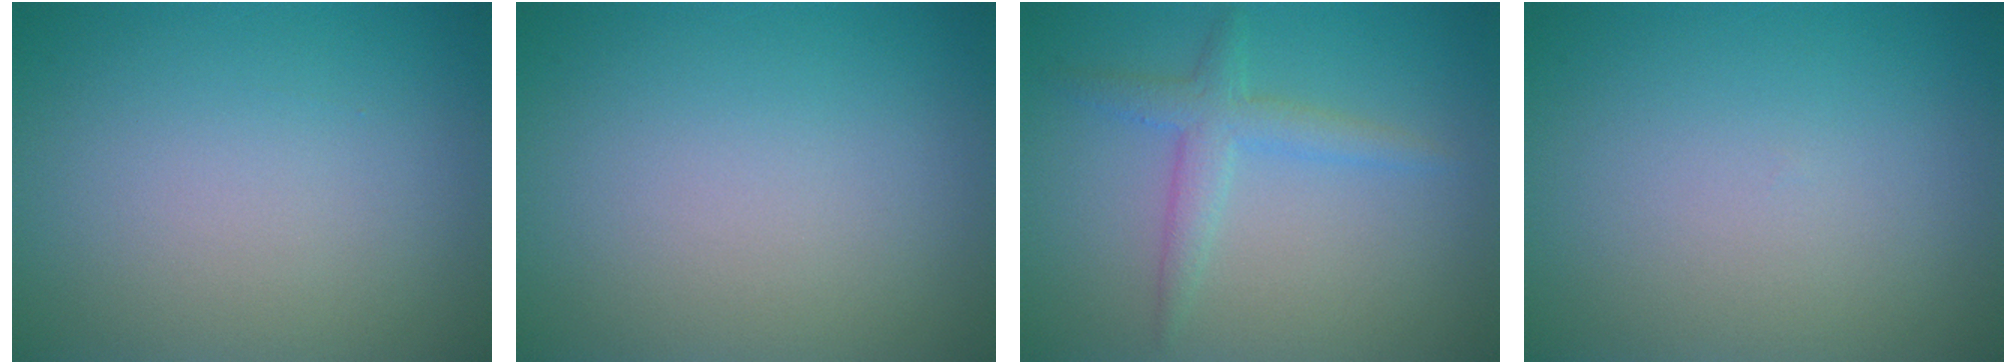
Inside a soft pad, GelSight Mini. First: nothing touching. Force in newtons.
{"total": 0.0}
{"total": 2.5, "press": 2.5, "slide": 0.1}
{"total": 0.0}